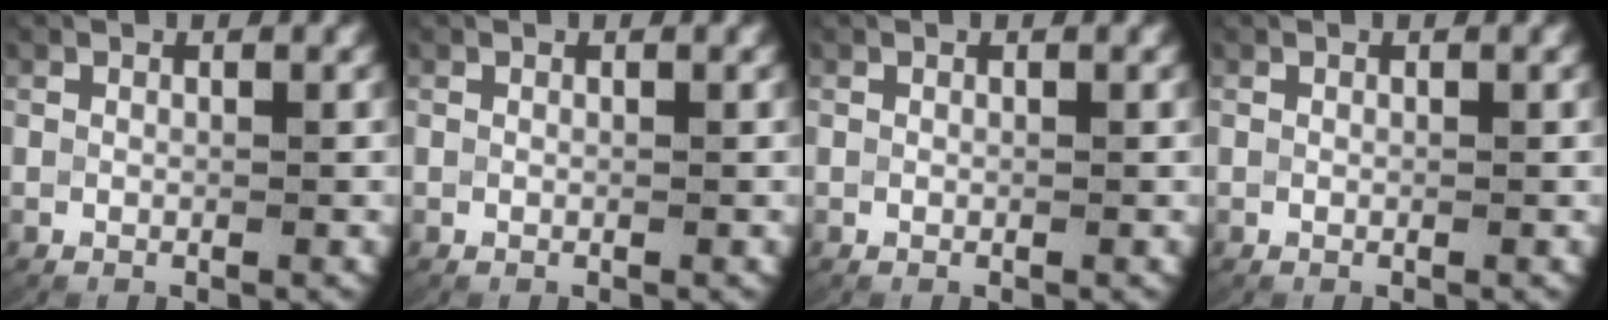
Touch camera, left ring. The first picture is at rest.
{"total": 0.0}
{"total": 0.0}
{"total": 0.0}